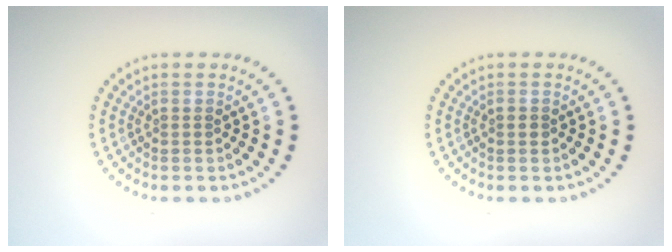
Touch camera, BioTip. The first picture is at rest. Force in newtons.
{"total": 0.7, "press": 0.7, "slide": 0.1}